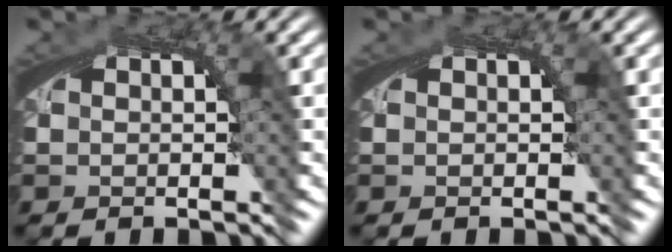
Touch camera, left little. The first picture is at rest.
{"total": 0.0}